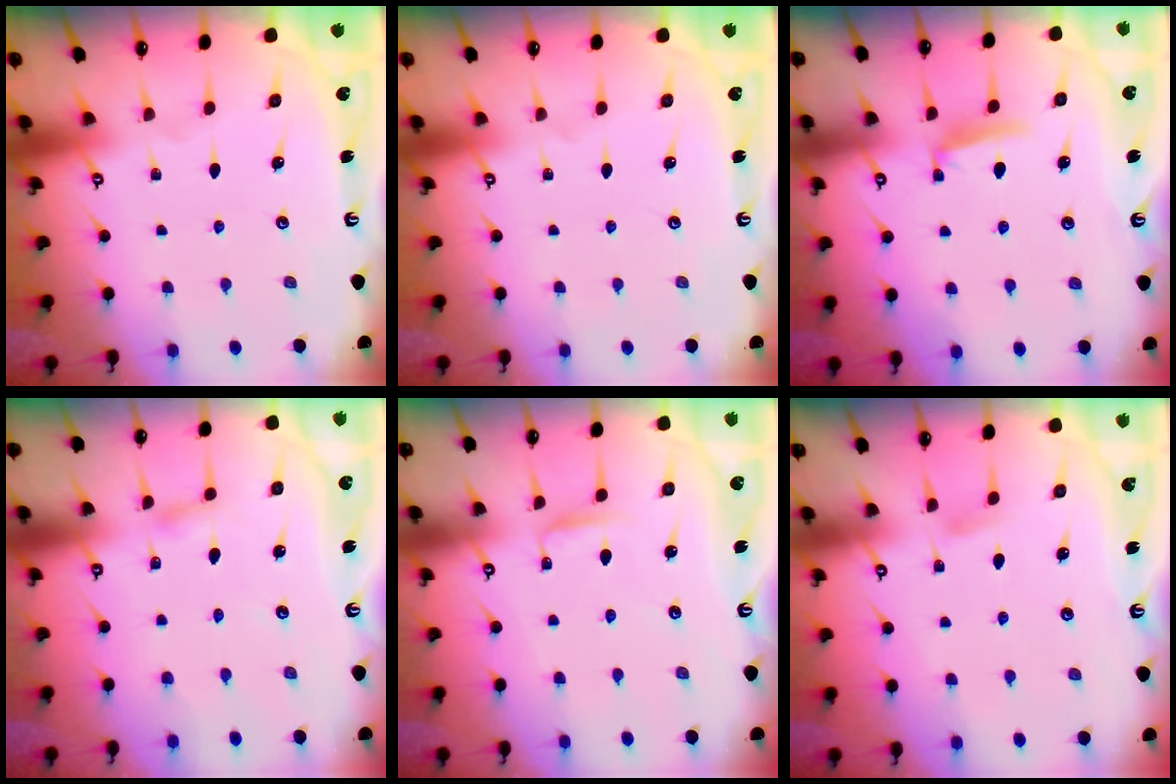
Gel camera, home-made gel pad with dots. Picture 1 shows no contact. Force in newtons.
{"total": 0.0}
{"total": 5.4, "press": 5.3, "slide": 0.9}
{"total": 2.4, "press": 2.4, "slide": 0.3}
{"total": 3.2, "press": 3.2, "slide": 0.4}
{"total": 3.3, "press": 3.2, "slide": 0.5}